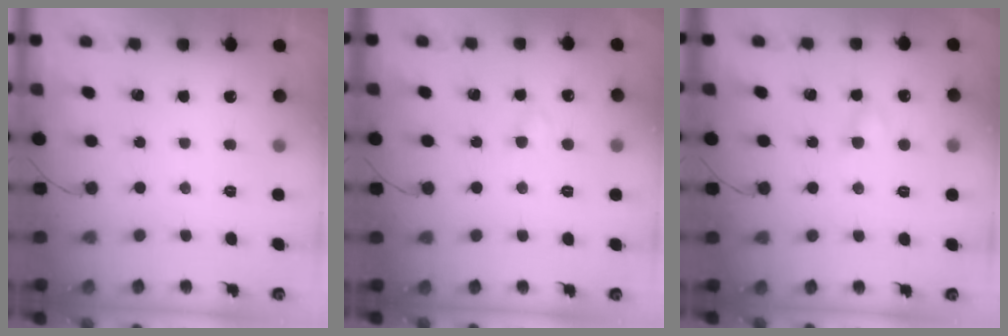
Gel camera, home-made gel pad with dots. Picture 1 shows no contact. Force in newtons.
{"total": 2.6, "press": 2.4, "slide": 1.0}
{"total": 3.1, "press": 3.0, "slide": 0.7}